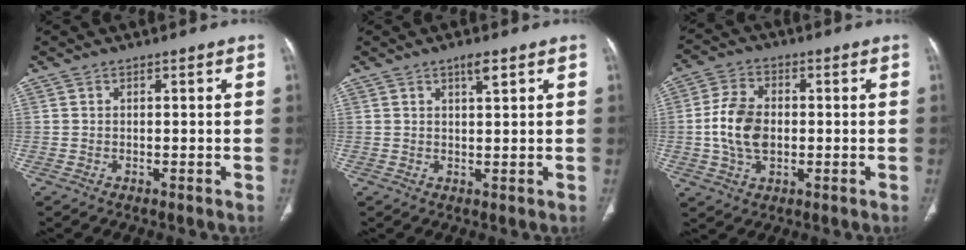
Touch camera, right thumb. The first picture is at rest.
{"total": 2.6, "force": [1.5, 0.5, 2.1], "torque": [-0.034, -0.010, 0.025]}
{"total": 9.7, "force": [-0.5, 6.4, 7.2], "torque": [-0.136, 0.009, -0.012]}